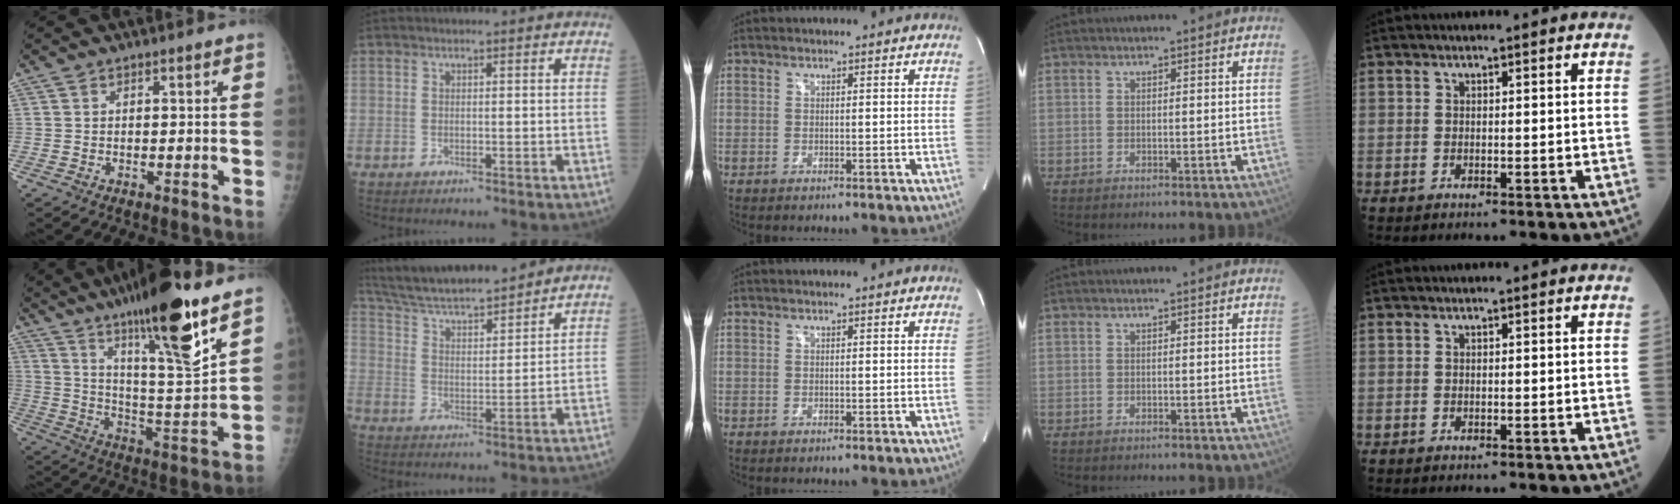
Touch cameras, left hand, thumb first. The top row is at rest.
{"thumb": {"total": 20.8, "force": [13.3, 2.6, 15.7], "torque": [-0.234, -0.070, 0.220]}, "index": {"total": 16.9, "force": [15.4, 1.7, 6.7], "torque": [-0.123, 0.017, 0.258]}}